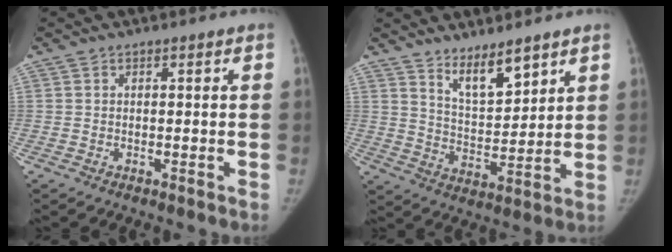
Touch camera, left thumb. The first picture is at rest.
{"total": 5.4, "force": [4.0, 1.8, 3.0], "torque": [-0.035, -0.038, 0.072]}